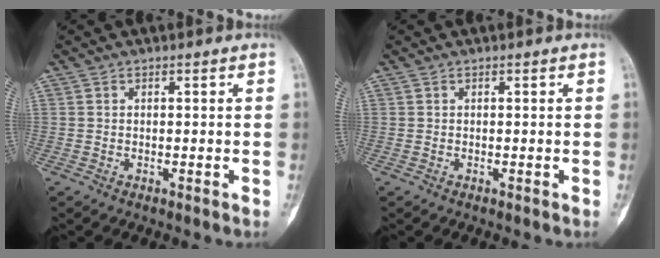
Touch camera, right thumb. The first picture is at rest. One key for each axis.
{"total": 0.0}